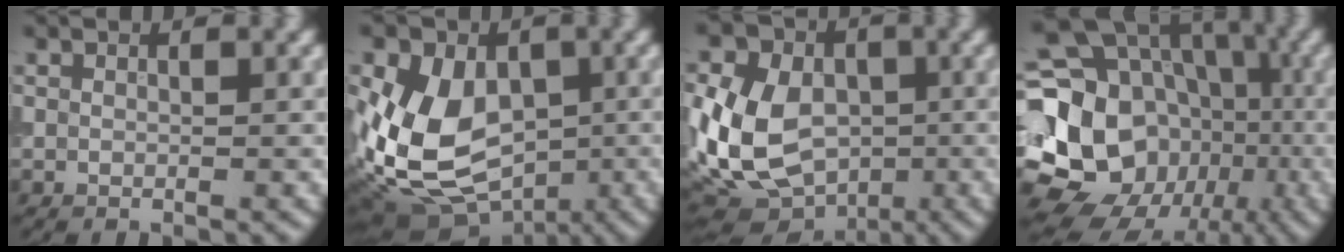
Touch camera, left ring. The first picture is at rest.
{"total": 11.6, "force": [-1.7, 8.4, 7.8], "torque": [-0.137, -0.012, -0.025]}
{"total": 14.6, "force": [-1.3, 11.6, 8.9], "torque": [-0.184, -0.008, -0.043]}
{"total": 22.4, "force": [-4.0, 19.2, 10.8], "torque": [-0.198, -0.003, -0.087]}